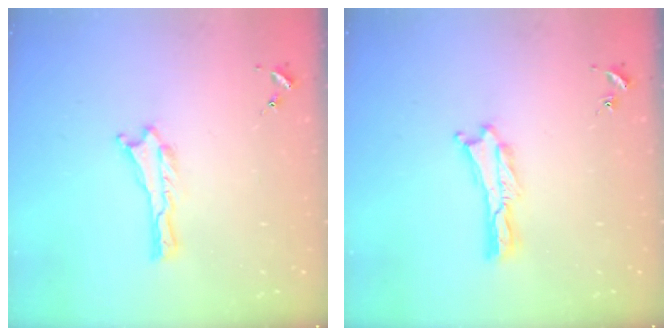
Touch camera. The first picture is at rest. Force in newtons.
{"total": 0.0}